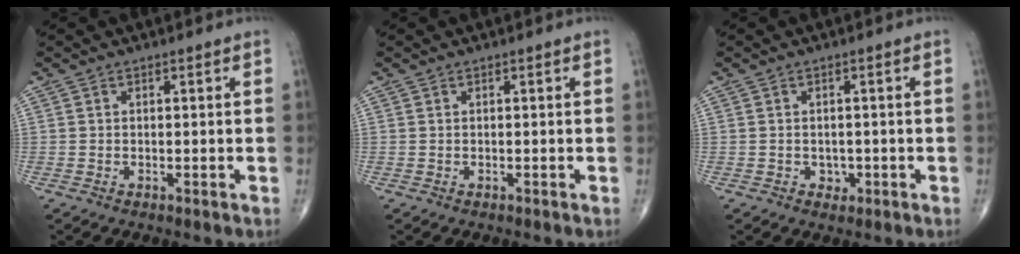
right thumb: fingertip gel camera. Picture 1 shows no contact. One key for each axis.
{"total": 0.0}
{"total": 1.7, "fx": -0.6, "fy": 1.4, "fz": 0.7, "tx": 0.002, "ty": 0.003, "tz": -0.006}